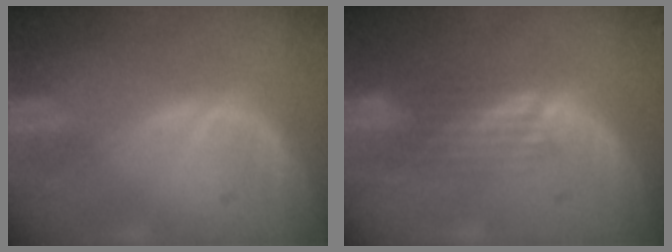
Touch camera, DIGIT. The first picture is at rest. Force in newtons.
{"total": 4.0, "press": 3.3, "slide": 2.2}